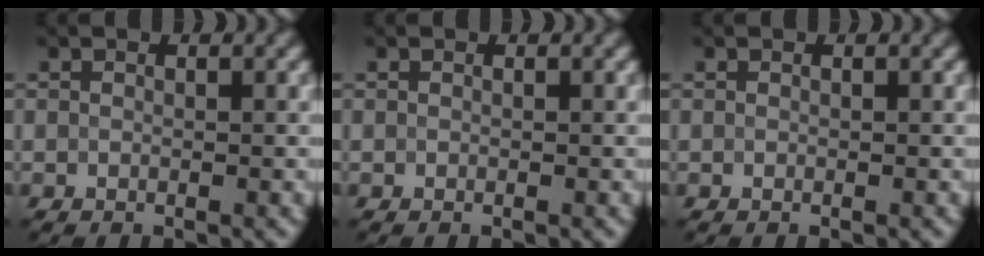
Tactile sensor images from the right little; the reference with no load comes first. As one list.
[{"total": 0.0}, {"total": 0.0}]